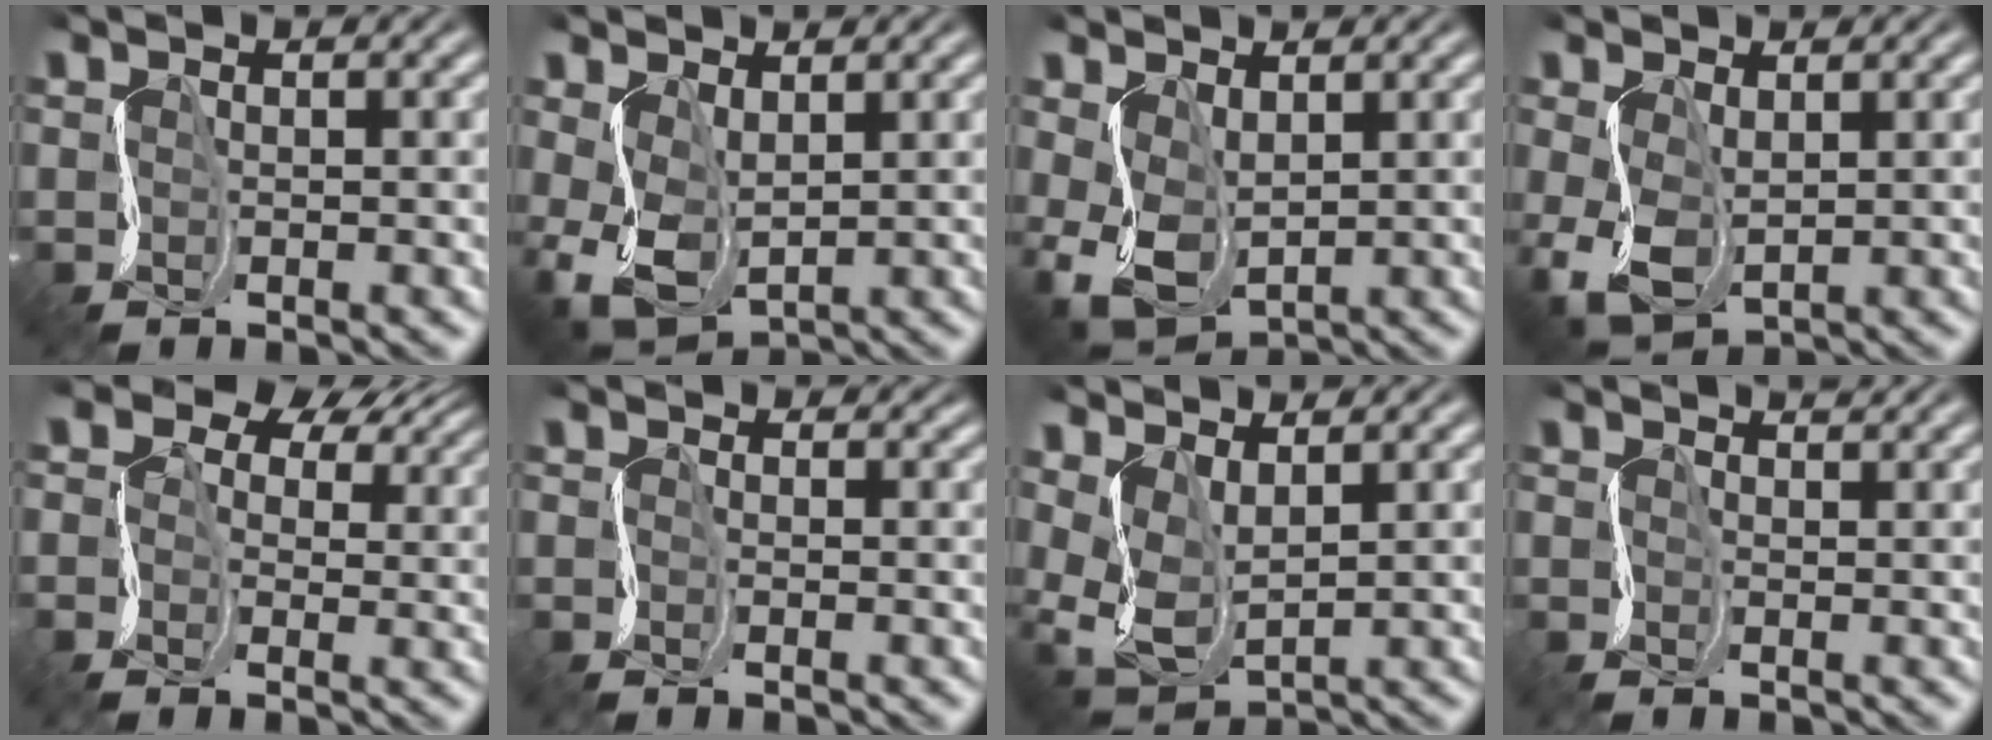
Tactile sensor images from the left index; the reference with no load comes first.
{"total": 3.6, "force": [-0.6, 2.4, 2.6], "torque": [-0.086, -0.009, -0.002]}
{"total": 3.7, "force": [-0.5, 2.6, 2.6], "torque": [-0.084, -0.008, 0.000]}
{"total": 3.0, "force": [-1.0, 2.0, 2.1], "torque": [-0.077, -0.007, -0.005]}
{"total": 8.8, "force": [3.7, 6.4, 4.8], "torque": [-0.096, 0.020, 0.038]}
{"total": 1.5, "force": [-1.3, 0.2, -0.7], "torque": [0.011, -0.002, -0.019]}
{"total": 2.9, "force": [0.4, 1.8, 2.3], "torque": [-0.075, -0.006, 0.020]}
{"total": 0.7, "force": [-0.3, -0.4, -0.5], "torque": [0.003, 0.007, -0.005]}